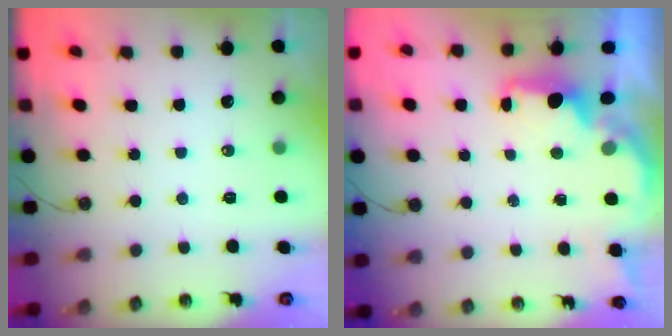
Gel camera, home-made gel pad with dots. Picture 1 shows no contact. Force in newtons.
{"total": 1.8, "press": 1.7, "slide": 0.6}